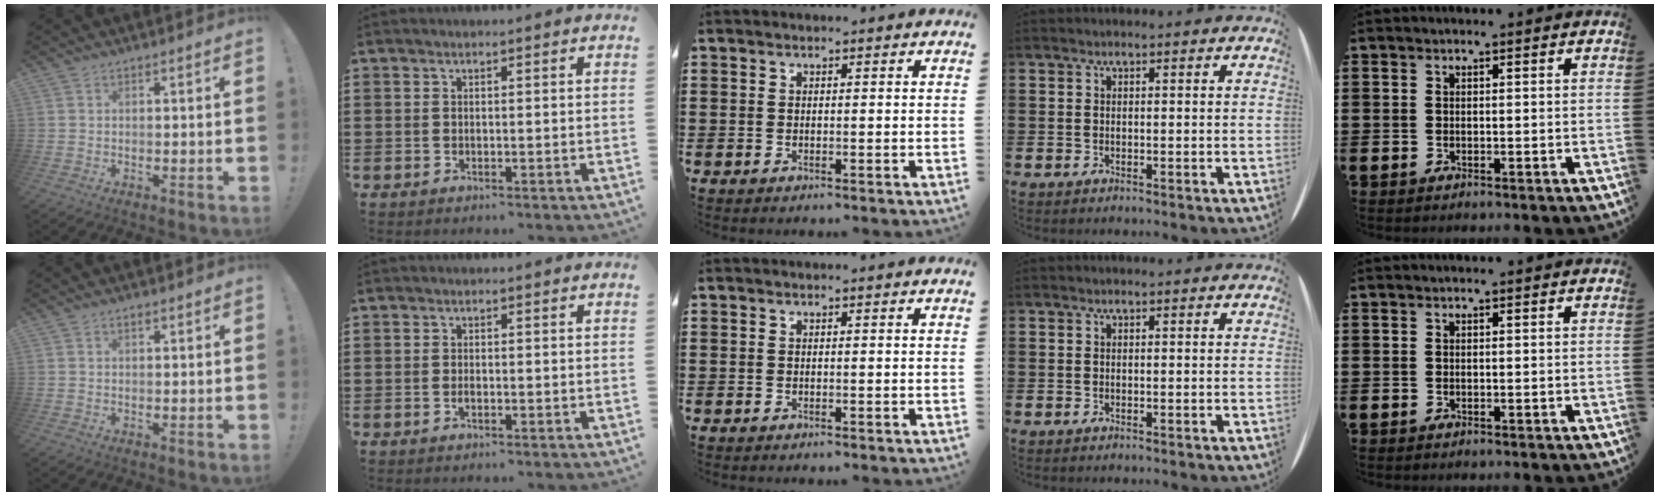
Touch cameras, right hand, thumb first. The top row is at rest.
{"thumb": {"total": 0.8, "force": [0.6, 0.4, 0.5], "torque": [-0.007, 0.000, 0.009]}, "index": {"total": 0.7, "force": [-0.3, 0.3, 0.6], "torque": [-0.012, -0.005, -0.004]}}